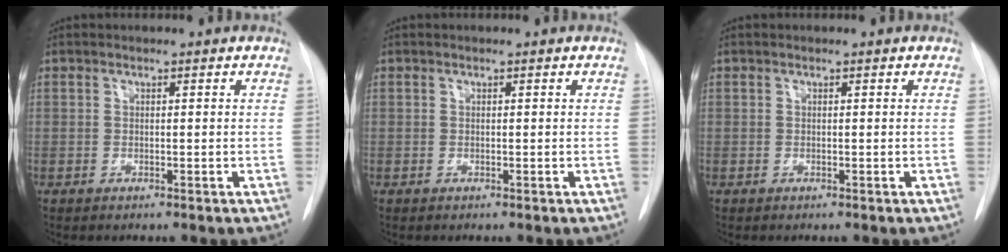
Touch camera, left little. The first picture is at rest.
{"total": 0.0}
{"total": 0.0}